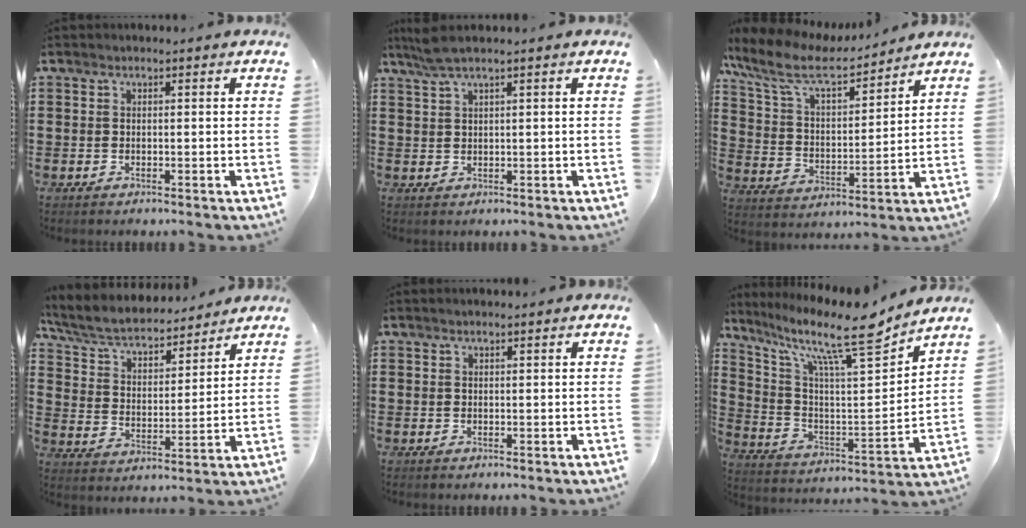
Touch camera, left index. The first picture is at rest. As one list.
[{"total": 2.8, "force": [1.7, 0.1, 2.2], "torque": [-0.046, 0.000, 0.030]}, {"total": 9.8, "force": [8.1, 2.8, 4.8], "torque": [-0.128, -0.035, 0.139]}, {"total": 5.4, "force": [4.8, 1.4, 2.1], "torque": [-0.064, -0.030, 0.077]}, {"total": 0.6, "force": [0.5, 0.0, 0.4], "torque": [-0.007, -0.002, 0.009]}, {"total": 13.3, "force": [9.9, 2.0, 8.6], "torque": [-0.188, -0.064, 0.157]}]